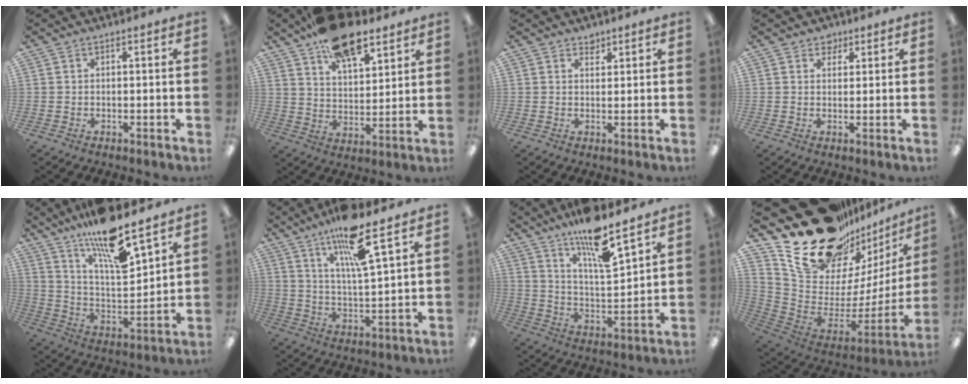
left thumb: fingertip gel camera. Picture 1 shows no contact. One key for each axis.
{"total": 15.8, "fx": 11.0, "fy": 7.4, "fz": 8.5, "tx": -0.138, "ty": -0.050, "tz": 0.196}
{"total": 1.9, "fx": 1.8, "fy": 0.8, "fz": 0.1, "tx": 0.004, "ty": -0.009, "tz": 0.032}
{"total": 3.0, "fx": 2.2, "fy": 2.0, "fz": 0.4, "tx": 0.003, "ty": -0.008, "tz": 0.038}
{"total": 15.7, "fx": 12.6, "fy": 2.9, "fz": 8.9, "tx": -0.160, "ty": -0.085, "tz": 0.211}
{"total": 13.6, "fx": 9.4, "fy": 2.4, "fz": 9.5, "tx": -0.175, "ty": -0.044, "tz": 0.157}
{"total": 13.5, "fx": 10.9, "fy": 2.2, "fz": 7.7, "tx": -0.141, "ty": -0.070, "tz": 0.182}
{"total": 28.3, "fx": 19.9, "fy": 14.5, "fz": 13.9, "tx": -0.209, "ty": -0.143, "tz": 0.389}